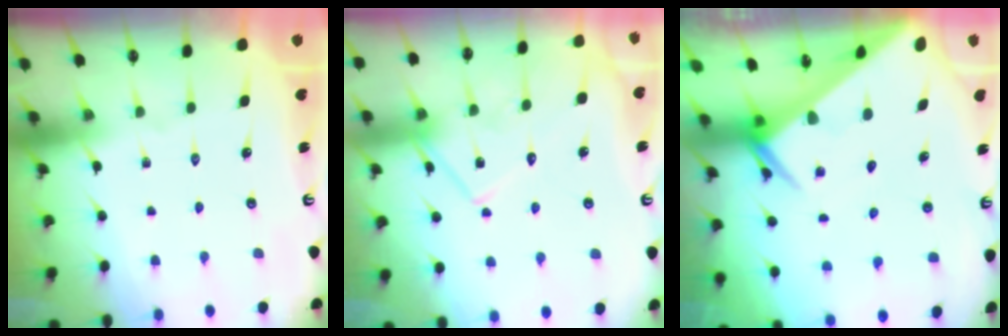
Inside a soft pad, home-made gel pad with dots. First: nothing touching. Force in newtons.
{"total": 12.3, "press": 12.3, "slide": 1.0}
{"total": 5.8, "press": 5.8, "slide": 0.3}